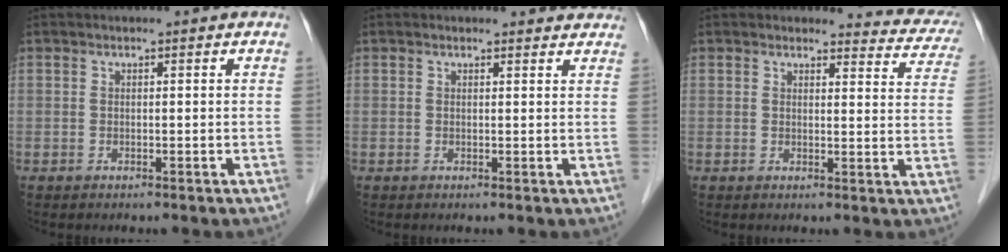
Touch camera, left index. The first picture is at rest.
{"total": 3.2, "force": [3.0, 0.9, 0.1], "torque": [0.000, -0.002, 0.019]}
{"total": 7.8, "force": [7.4, 2.2, 0.2], "torque": [0.026, -0.032, 0.052]}